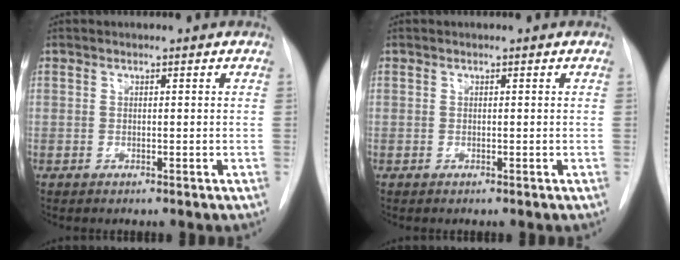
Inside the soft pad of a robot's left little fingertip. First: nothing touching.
{"total": 0.0}